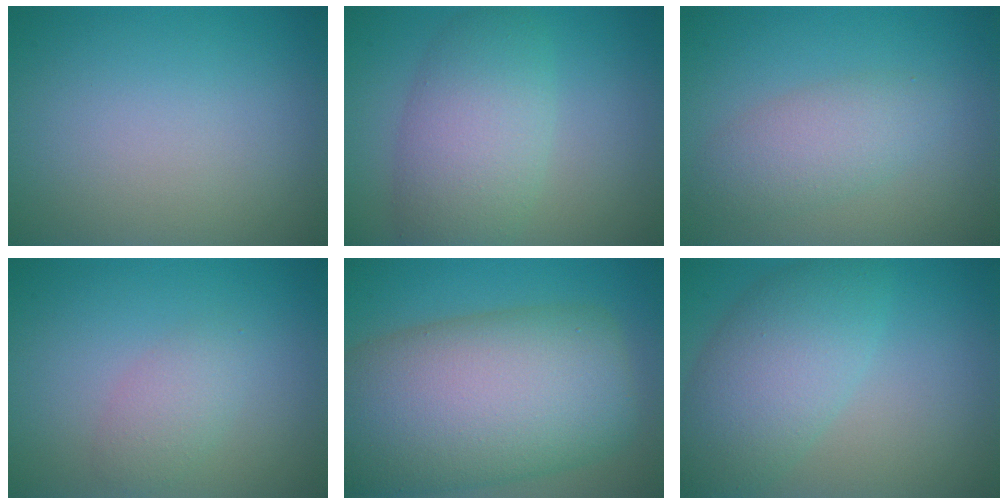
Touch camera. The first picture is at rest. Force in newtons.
{"total": 6.1, "press": 6.0, "slide": 0.2}
{"total": 3.3, "press": 3.3, "slide": 0.2}
{"total": 2.1, "press": 2.1, "slide": 0.0}
{"total": 15.4, "press": 15.3, "slide": 0.5}
{"total": 6.1, "press": 6.1, "slide": 0.3}